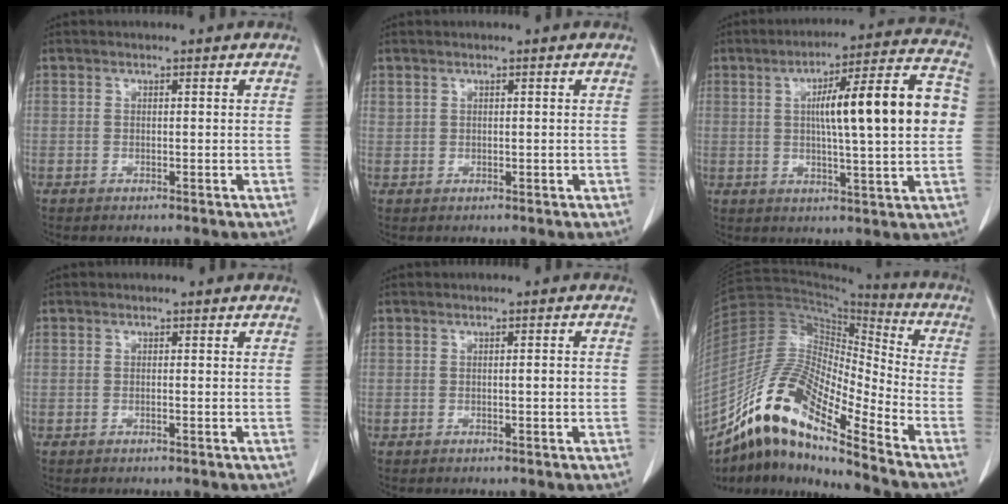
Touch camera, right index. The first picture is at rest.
{"total": 0.8, "force": [0.4, 0.6, 0.4], "torque": [-0.010, 0.007, 0.015]}
{"total": 16.7, "force": [1.7, 1.6, 16.5], "torque": [-0.242, 0.029, 0.022]}
{"total": 0.0}
{"total": 1.3, "force": [-0.1, 0.1, 1.3], "torque": [-0.017, 0.000, -0.002]}
{"total": 16.5, "force": [-12.0, 2.3, 11.1], "torque": [-0.213, 0.018, -0.220]}